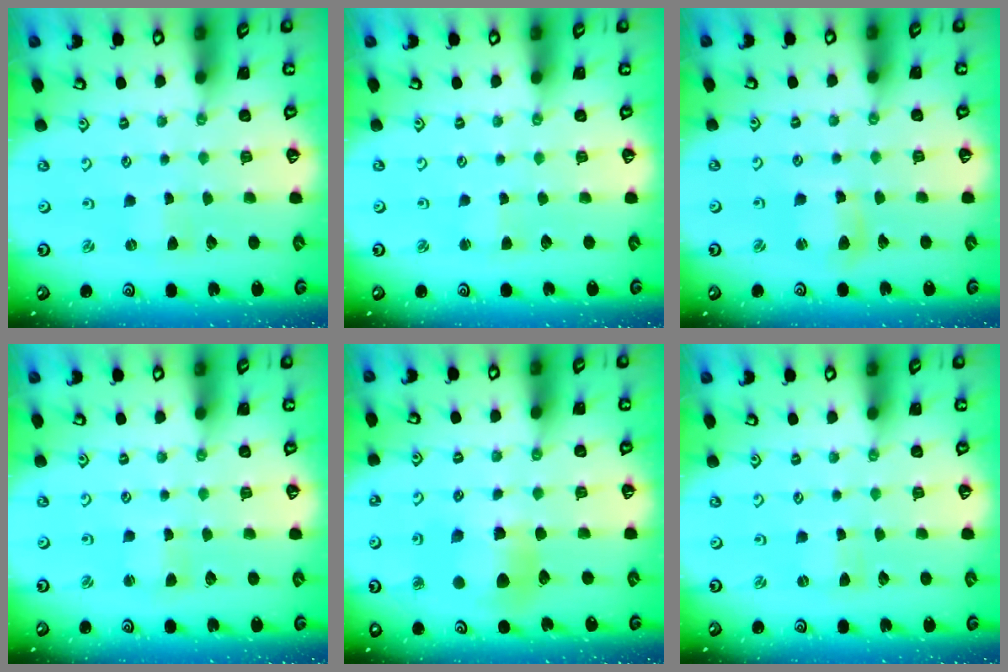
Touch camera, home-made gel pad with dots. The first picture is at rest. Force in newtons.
{"total": 1.6, "press": 1.6, "slide": 0.3}
{"total": 4.4, "press": 4.4, "slide": 0.5}
{"total": 1.2, "press": 1.1, "slide": 0.3}
{"total": 10.2, "press": 10.2, "slide": 1.2}
{"total": 0.0}